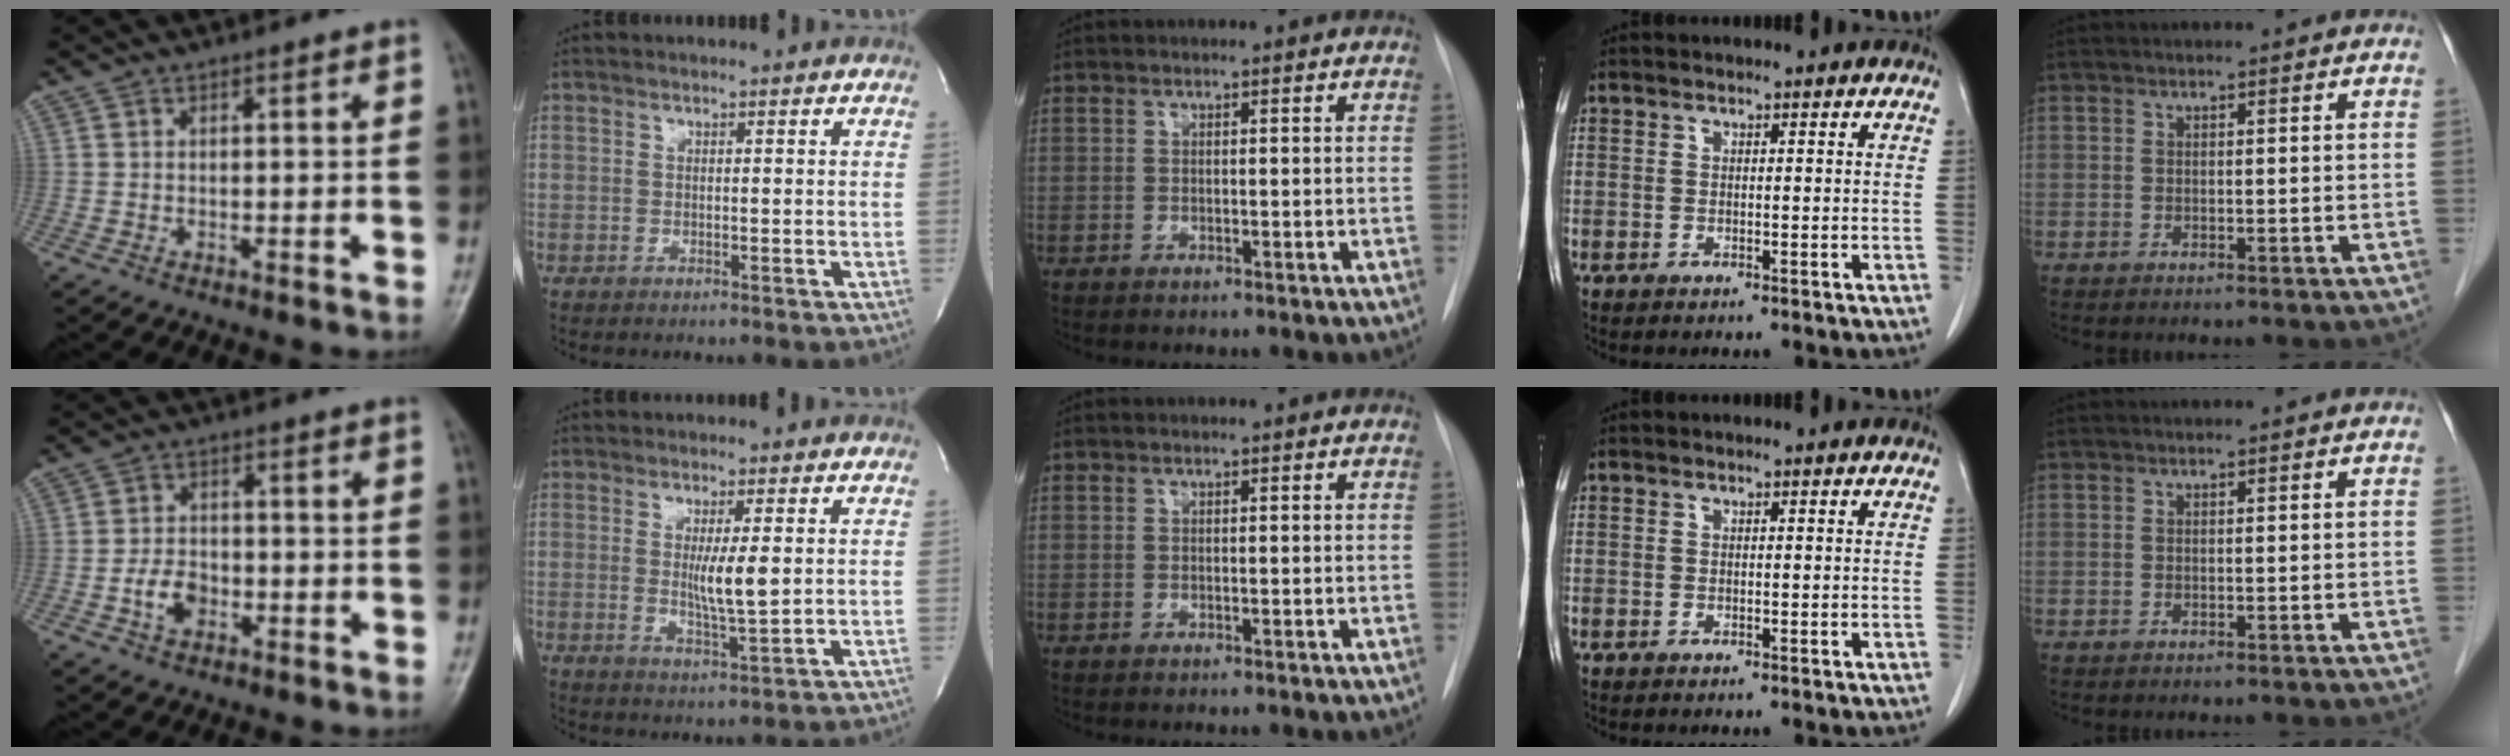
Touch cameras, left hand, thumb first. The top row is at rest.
{"thumb": {"total": 4.9, "force": [-1.8, 3.4, 3.0], "torque": [-0.042, 0.016, -0.037]}, "index": {"total": 5.3, "force": [0.5, 0.3, 5.3], "torque": [-0.097, -0.013, 0.012]}}